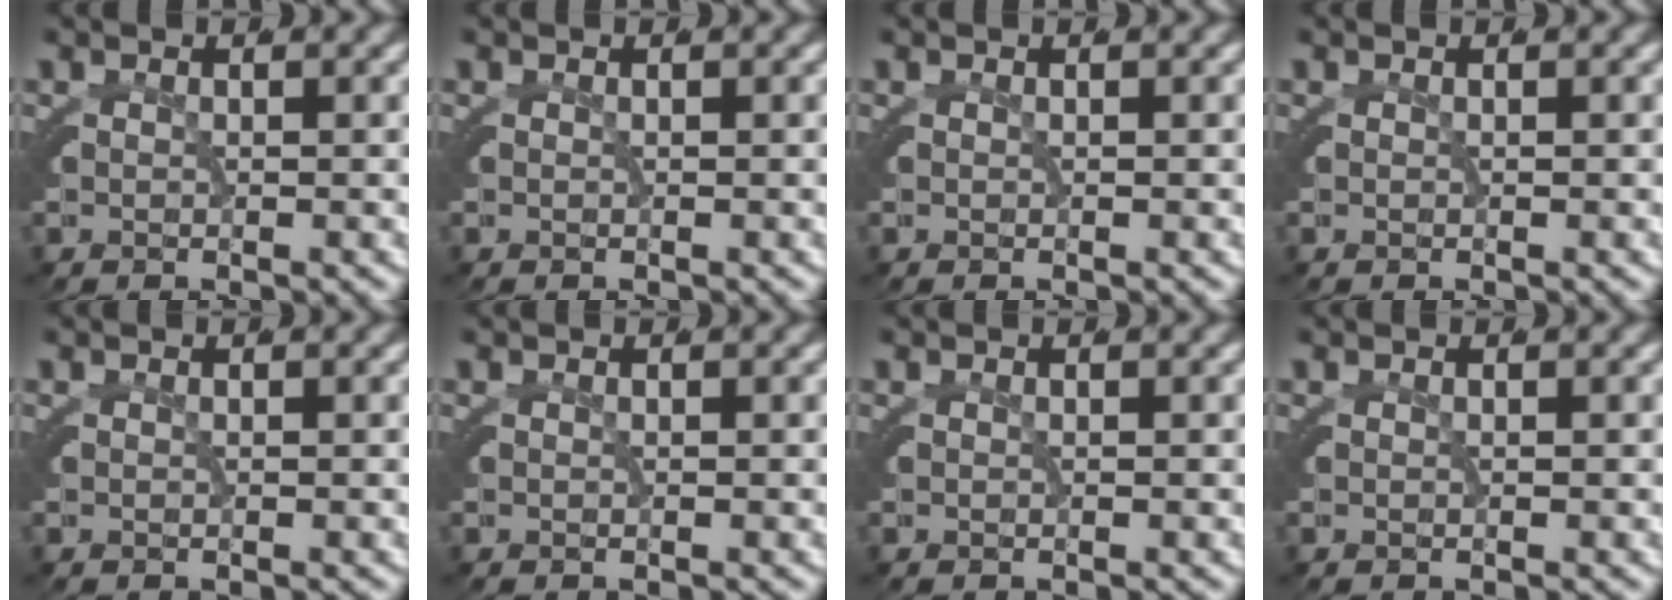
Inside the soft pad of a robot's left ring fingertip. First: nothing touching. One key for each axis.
{"total": 0.0}
{"total": 0.0}
{"total": 1.9, "fx": -0.1, "fy": -1.9, "fz": -0.4, "tx": 0.018, "ty": -0.011, "tz": 0.011}
{"total": 0.0}
{"total": 0.0}
{"total": 0.0}
{"total": 0.0}